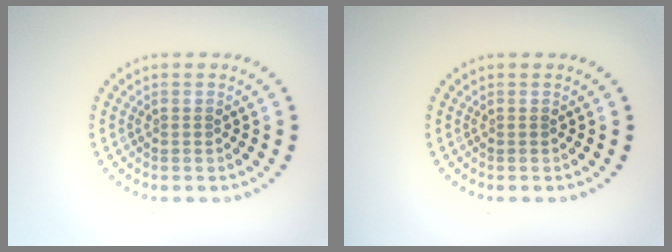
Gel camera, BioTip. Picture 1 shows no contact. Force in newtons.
{"total": 0.0}